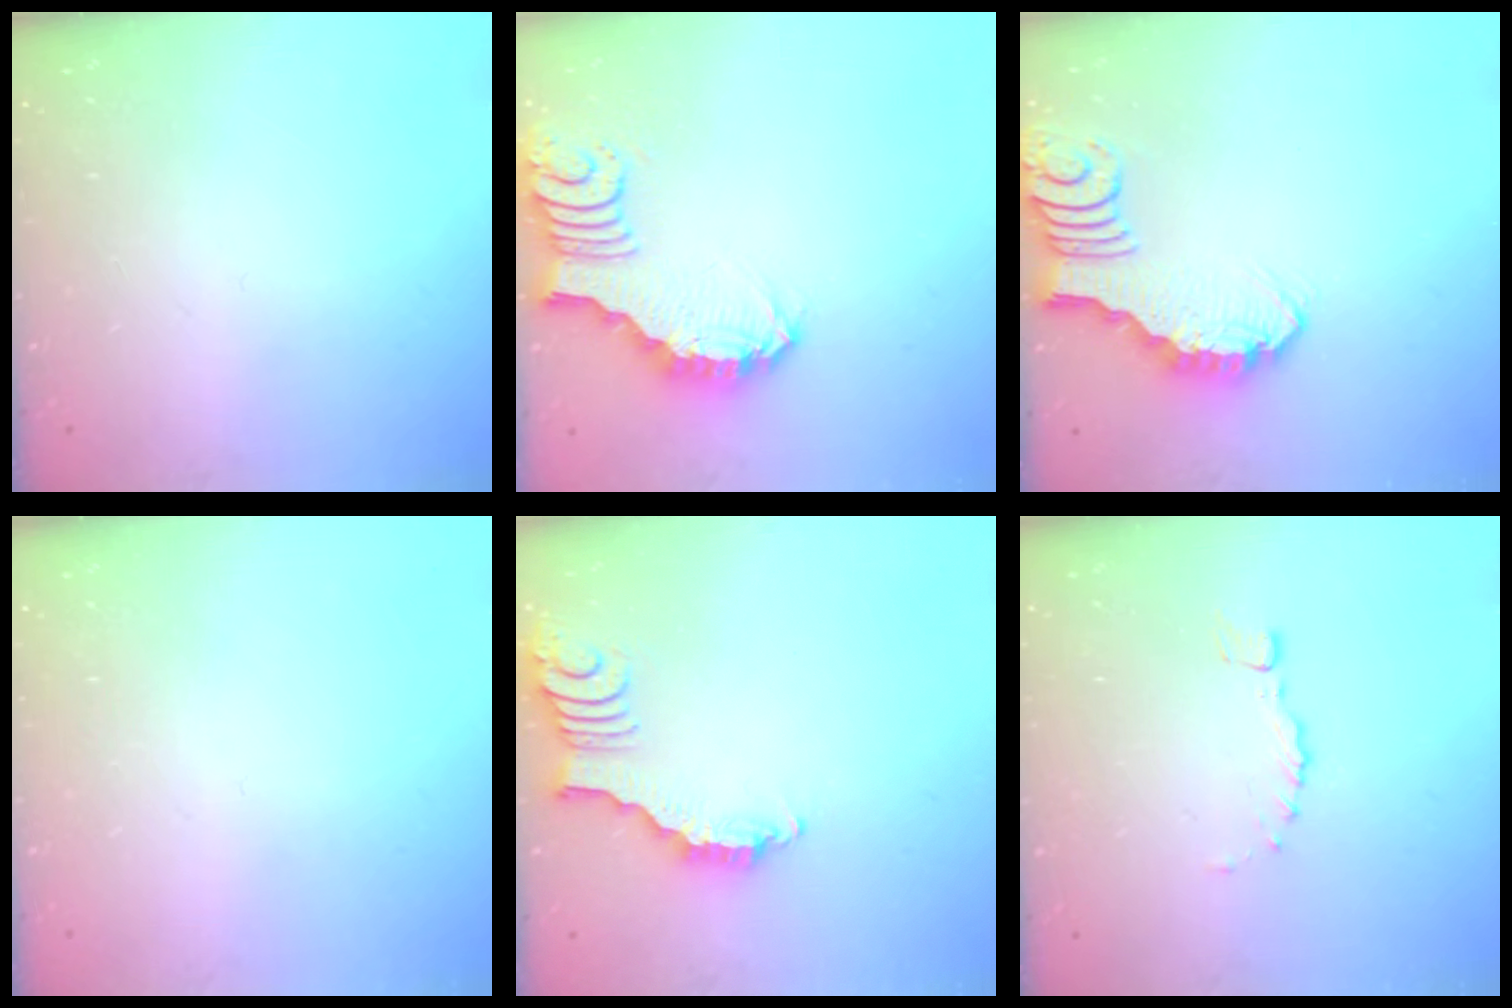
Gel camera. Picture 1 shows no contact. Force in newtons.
{"total": 3.2, "press": 3.2, "slide": 0.4}
{"total": 2.4, "press": 2.4, "slide": 0.3}
{"total": 0.0}
{"total": 2.2, "press": 2.2, "slide": 0.4}
{"total": 0.0}